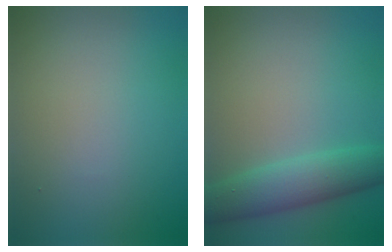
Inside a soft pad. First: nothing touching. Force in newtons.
{"total": 4.9, "press": 4.9, "slide": 0.3}